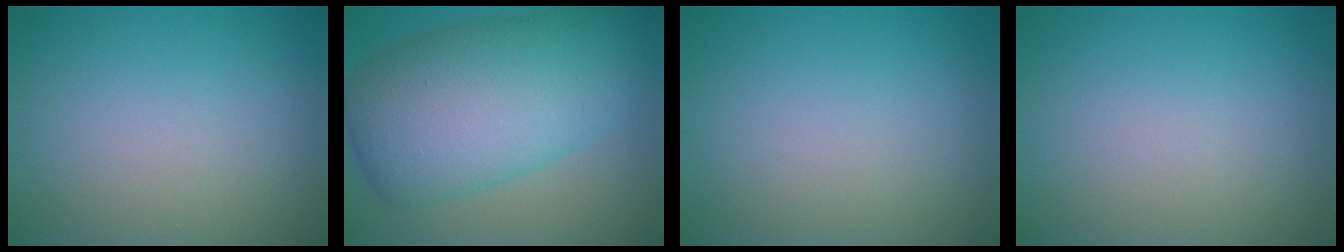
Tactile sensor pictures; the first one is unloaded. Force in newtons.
{"total": 11.7, "press": 11.7, "slide": 0.3}
{"total": 0.0}
{"total": 0.0}